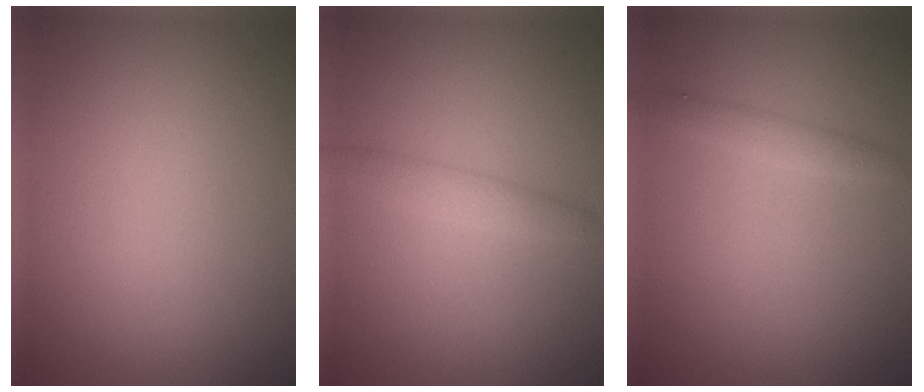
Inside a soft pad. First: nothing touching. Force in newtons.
{"total": 1.8, "press": 1.8, "slide": 0.1}
{"total": 1.4, "press": 1.4, "slide": 0.1}